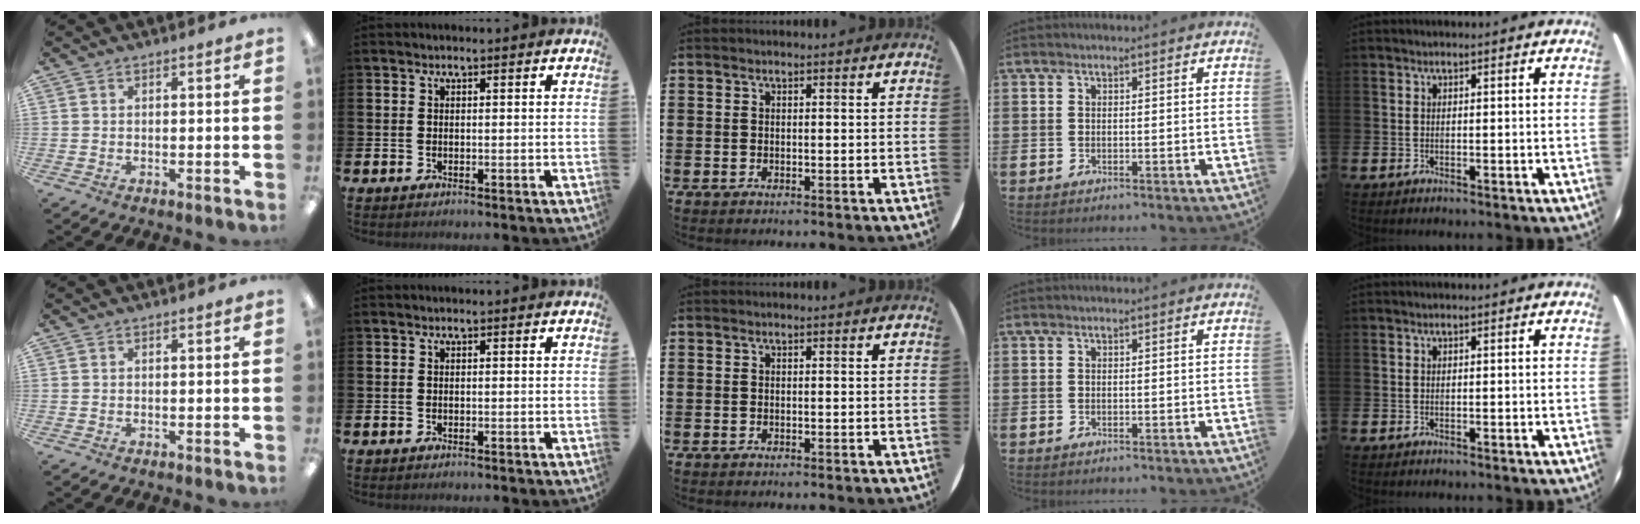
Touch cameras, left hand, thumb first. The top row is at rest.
{}